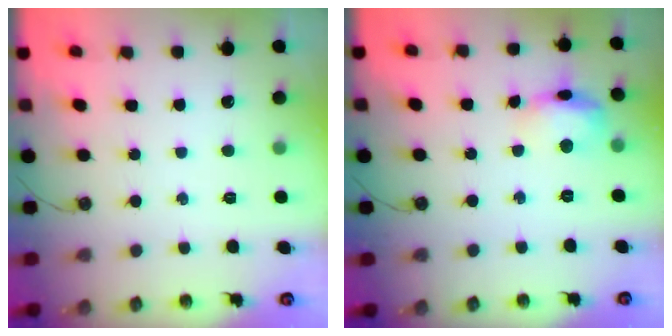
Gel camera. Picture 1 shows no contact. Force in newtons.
{"total": 14.0, "press": 9.7, "slide": 10.0}